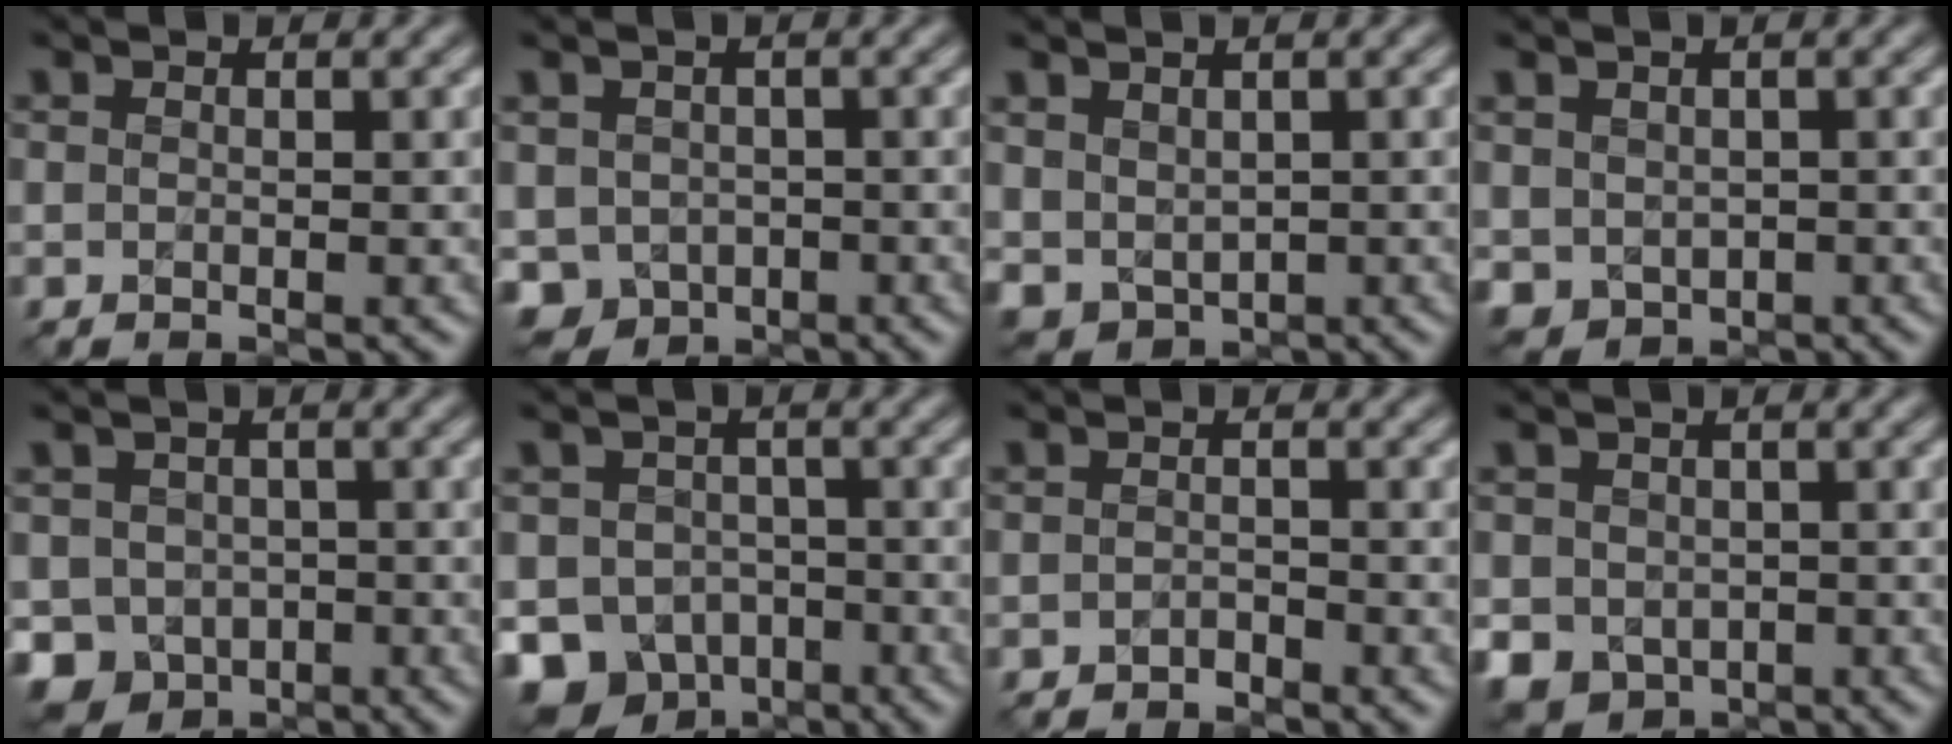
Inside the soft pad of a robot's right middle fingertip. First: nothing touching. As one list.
[{"total": 4.0, "force": [-1.1, 3.5, 1.6], "torque": [-0.033, -0.008, -0.024]}, {"total": 2.6, "force": [0.9, 2.1, 1.2], "torque": [-0.030, -0.007, 0.023]}, {"total": 2.5, "force": [0.1, 2.3, 0.9], "torque": [-0.025, -0.006, 0.005]}, {"total": 5.7, "force": [-2.1, 4.9, 2.0], "torque": [-0.026, -0.005, -0.040]}, {"total": 7.3, "force": [-3.7, 5.8, 2.4], "torque": [-0.025, -0.011, -0.066]}, {"total": 0.8, "force": [-0.7, 0.3, 0.2], "torque": [-0.001, 0.004, -0.013]}, {"total": 4.3, "force": [-1.0, 3.8, 1.8], "torque": [-0.040, -0.012, -0.018]}]